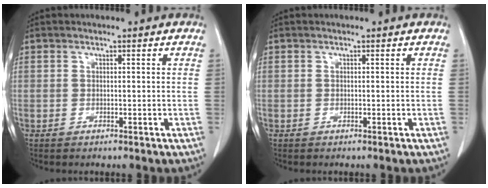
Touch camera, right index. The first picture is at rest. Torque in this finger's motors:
{"motor_torque": [0.00, 0.00, 0.00, 0.00]}